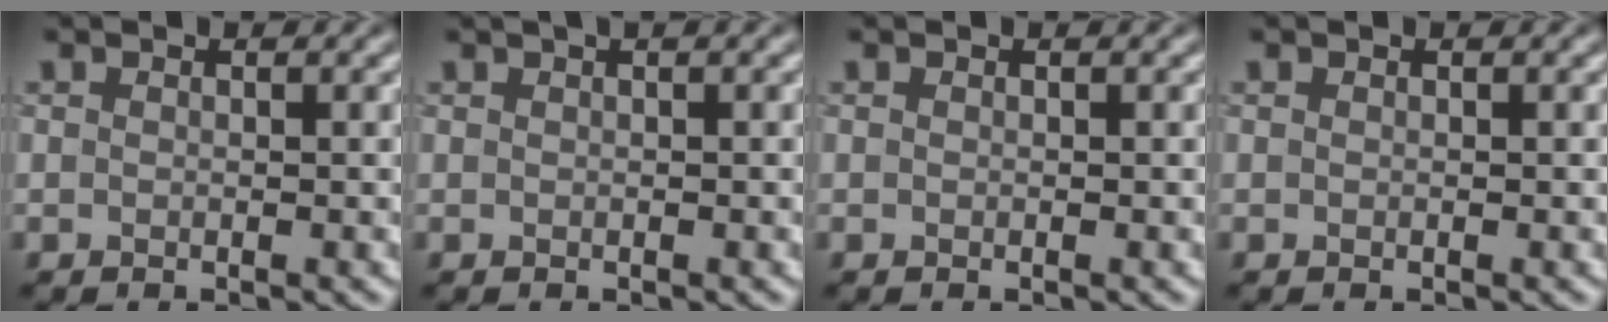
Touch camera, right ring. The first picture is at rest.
{"total": 0.7, "force": [0.4, 0.2, 0.5], "torque": [-0.009, 0.005, 0.005]}
{"total": 0.0}
{"total": 0.0}